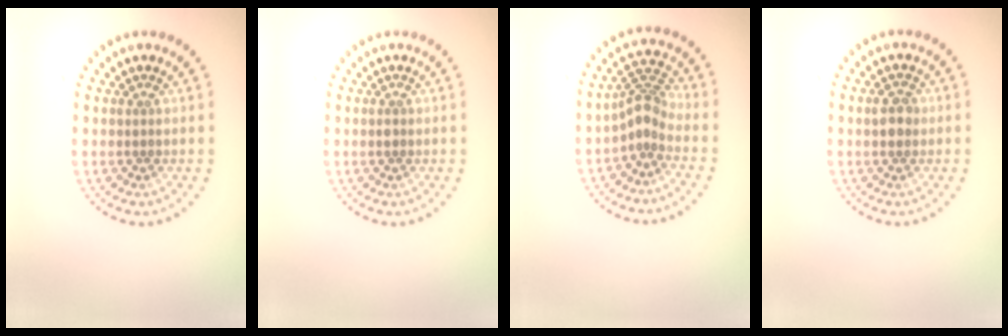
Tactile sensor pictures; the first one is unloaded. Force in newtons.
{"total": 0.5, "press": 0.5, "slide": 0.1}
{"total": 2.7, "press": 1.9, "slide": 1.9}
{"total": 1.9, "press": 1.8, "slide": 0.3}